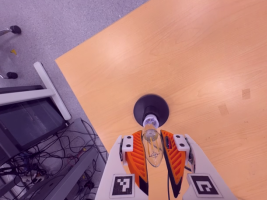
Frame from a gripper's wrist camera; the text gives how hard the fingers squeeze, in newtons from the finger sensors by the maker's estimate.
{"total": 19.6, "left": 21.1, "right": 18.1}